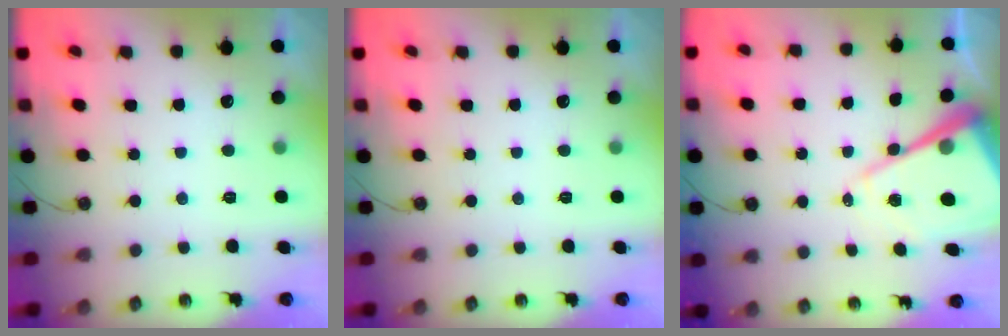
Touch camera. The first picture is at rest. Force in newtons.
{"total": 0.0}
{"total": 17.0, "press": 16.9, "slide": 1.8}